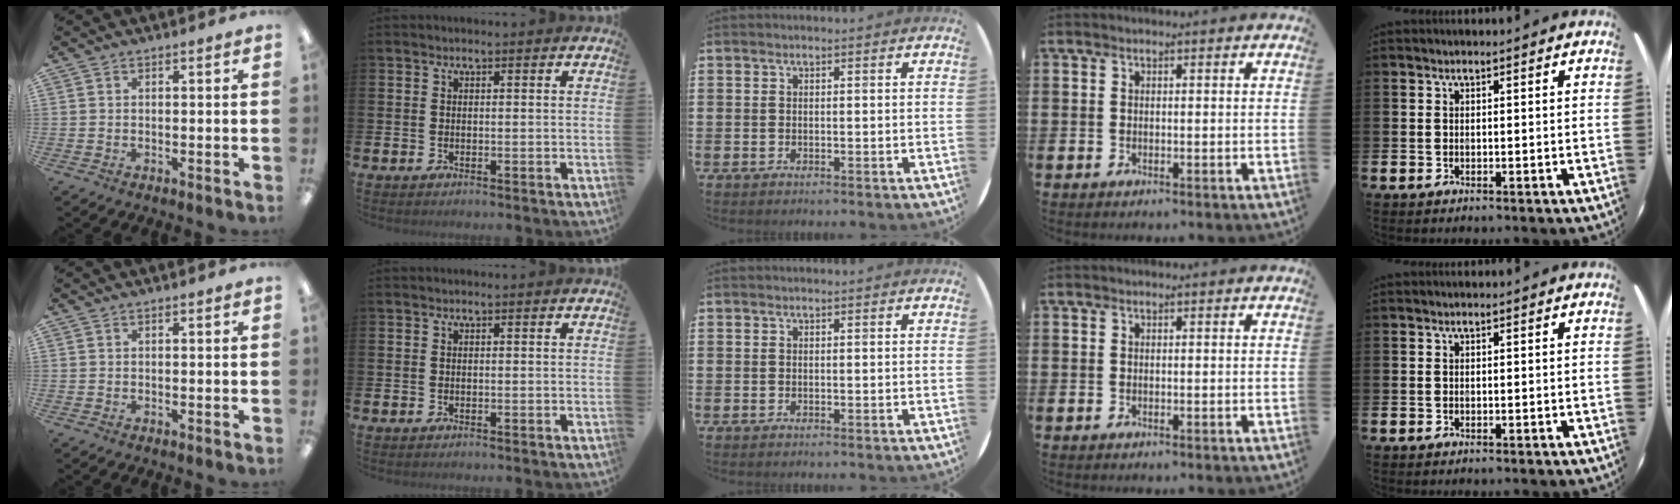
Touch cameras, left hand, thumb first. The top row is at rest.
{}